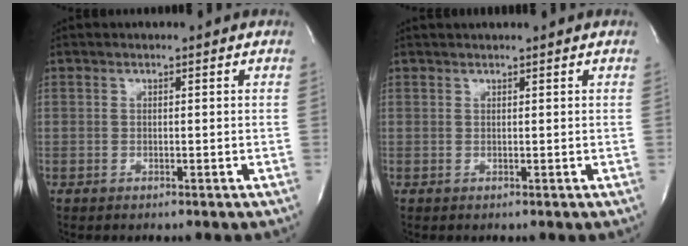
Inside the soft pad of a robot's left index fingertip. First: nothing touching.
{"total": 3.0, "force": [2.8, 0.0, 1.1], "torque": [-0.012, 0.025, 0.040]}